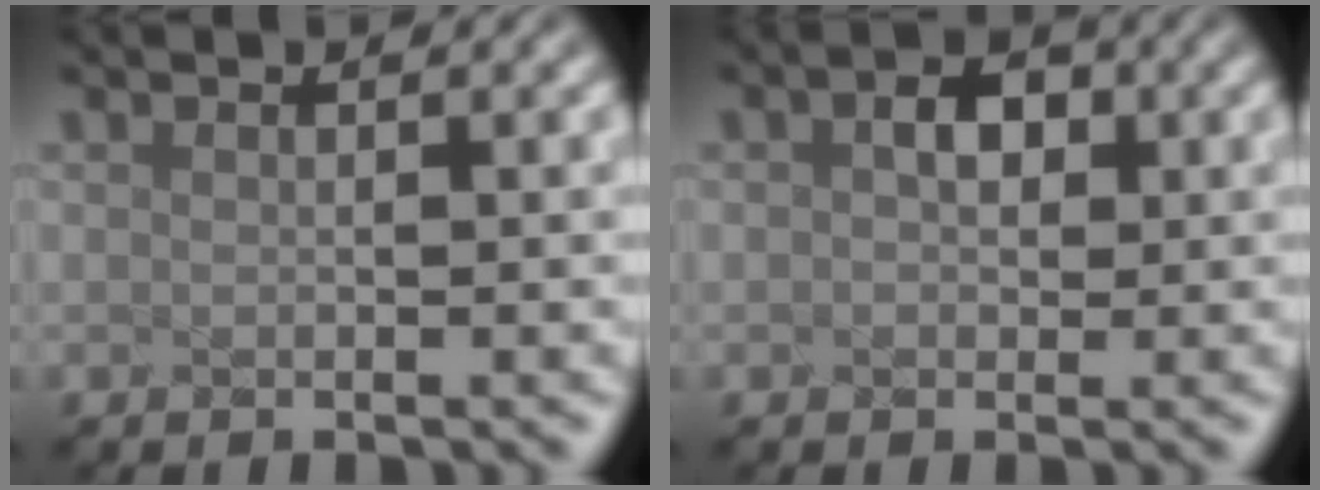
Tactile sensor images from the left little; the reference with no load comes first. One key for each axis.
{"total": 1.1, "fx": -1.1, "fy": 0.0, "fz": -0.1, "tx": -0.035, "ty": -0.008, "tz": 0.023}